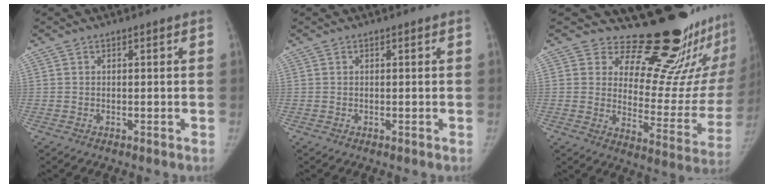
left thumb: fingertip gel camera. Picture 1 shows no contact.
{"total": 0.0}
{"total": 20.9, "force": [17.9, 6.4, 8.8], "torque": [-0.055, -0.167, 0.230]}